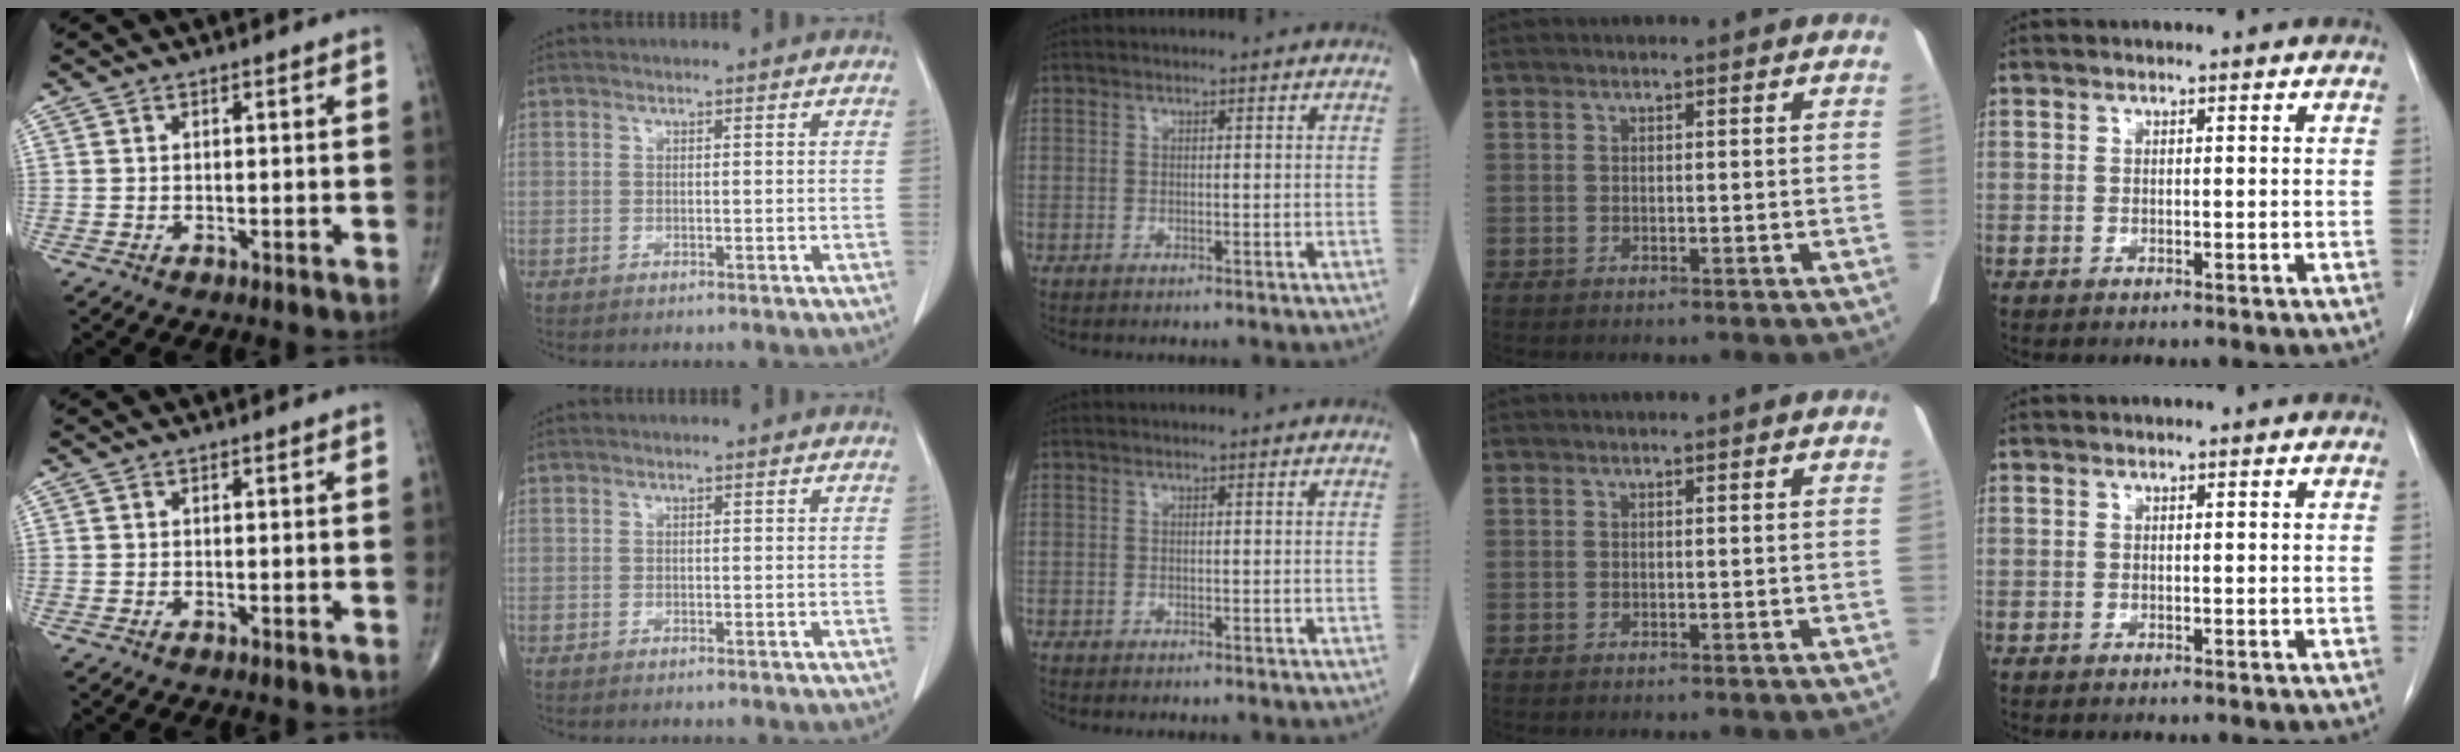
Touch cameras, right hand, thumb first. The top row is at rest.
{}